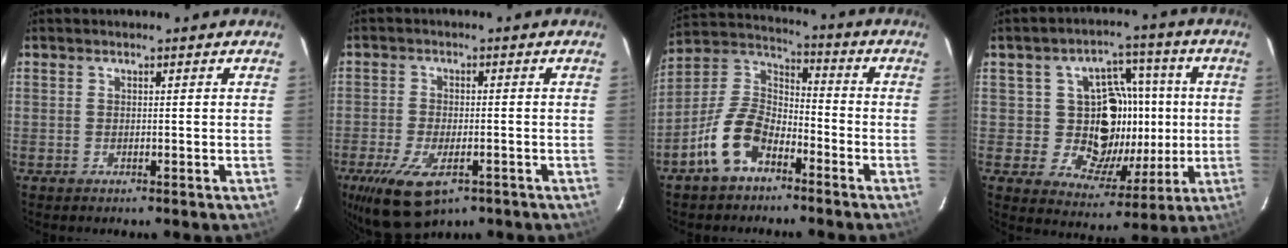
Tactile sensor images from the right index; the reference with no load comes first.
{"total": 11.5, "force": [-6.3, 5.2, 8.0], "torque": [-0.179, -0.032, -0.105]}
{"total": 11.8, "force": [-6.8, 6.6, 7.0], "torque": [-0.147, 0.027, -0.130]}
{"total": 13.5, "force": [0.2, 12.1, 5.9], "torque": [-0.110, 0.027, 0.017]}